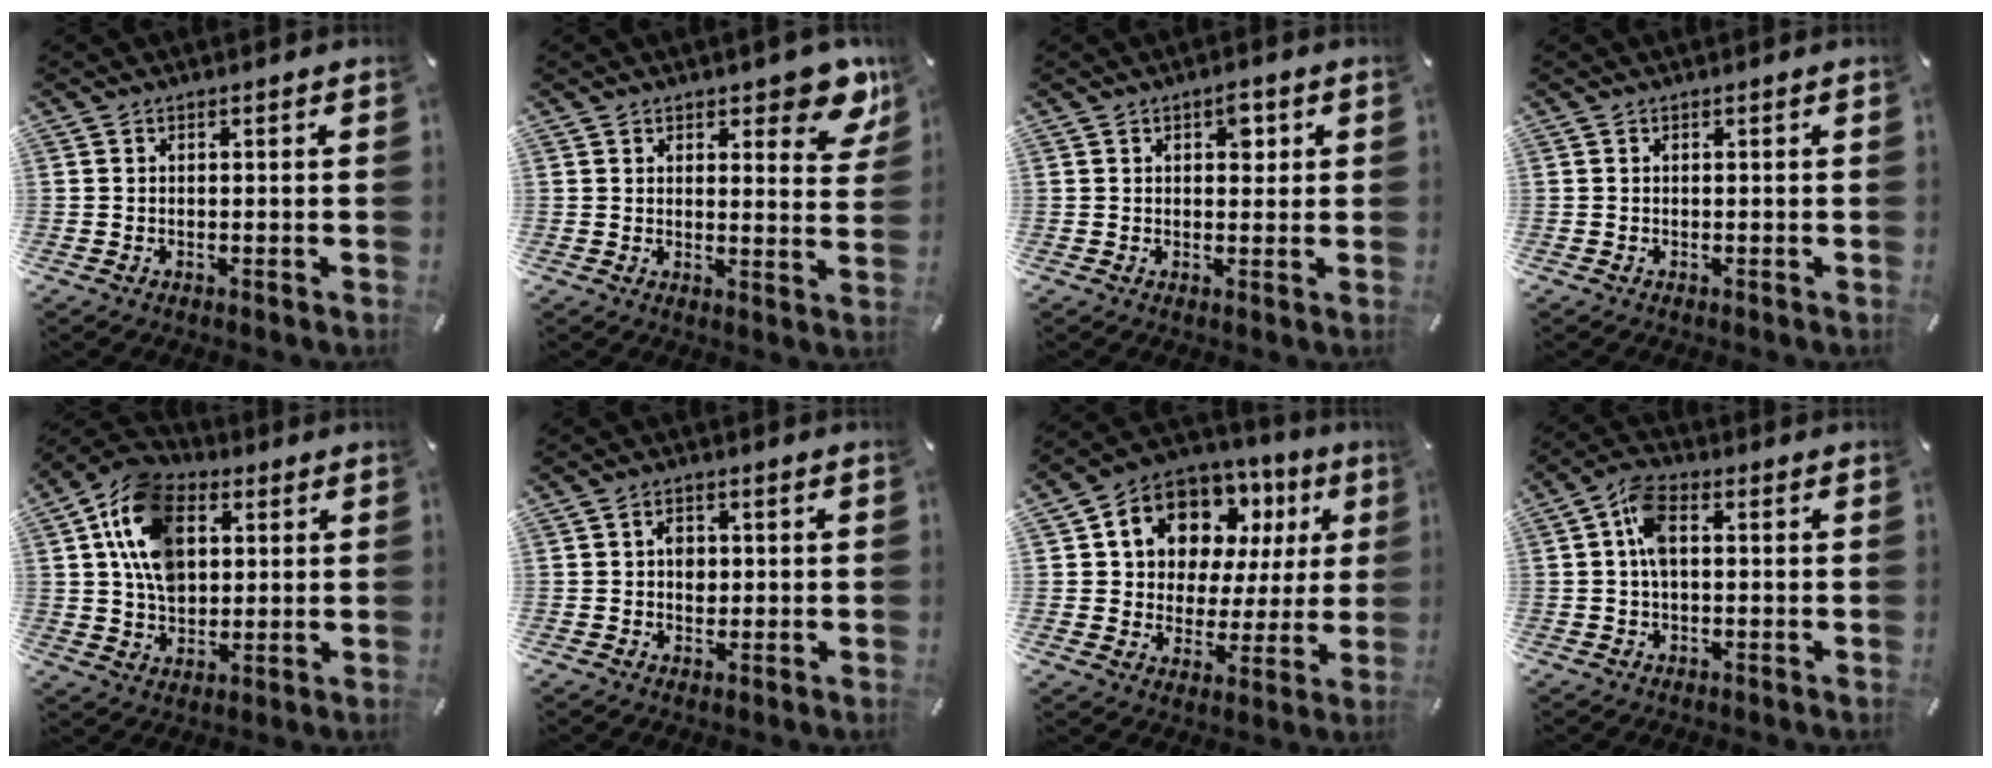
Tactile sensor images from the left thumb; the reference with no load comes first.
{"total": 8.3, "force": [6.2, 3.7, 4.2], "torque": [-0.034, -0.043, 0.103]}
{"total": 3.7, "force": [1.5, 2.3, 2.6], "torque": [-0.016, -0.009, 0.016]}
{"total": 0.0}
{"total": 15.2, "force": [3.9, 11.2, 9.5], "torque": [-0.186, 0.000, 0.071]}
{"total": 3.5, "force": [0.2, 2.7, 2.2], "torque": [-0.020, -0.003, -0.002]}
{"total": 12.2, "force": [6.1, 9.6, 4.4], "torque": [-0.092, -0.037, 0.117]}
{"total": 6.5, "force": [0.7, 3.6, 5.4], "torque": [-0.118, 0.009, 0.011]}